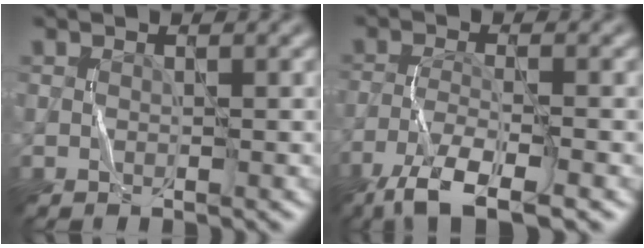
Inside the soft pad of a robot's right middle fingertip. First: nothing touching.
{"total": 6.4, "force": [-4.5, 1.4, 4.4], "torque": [-0.082, -0.006, -0.087]}